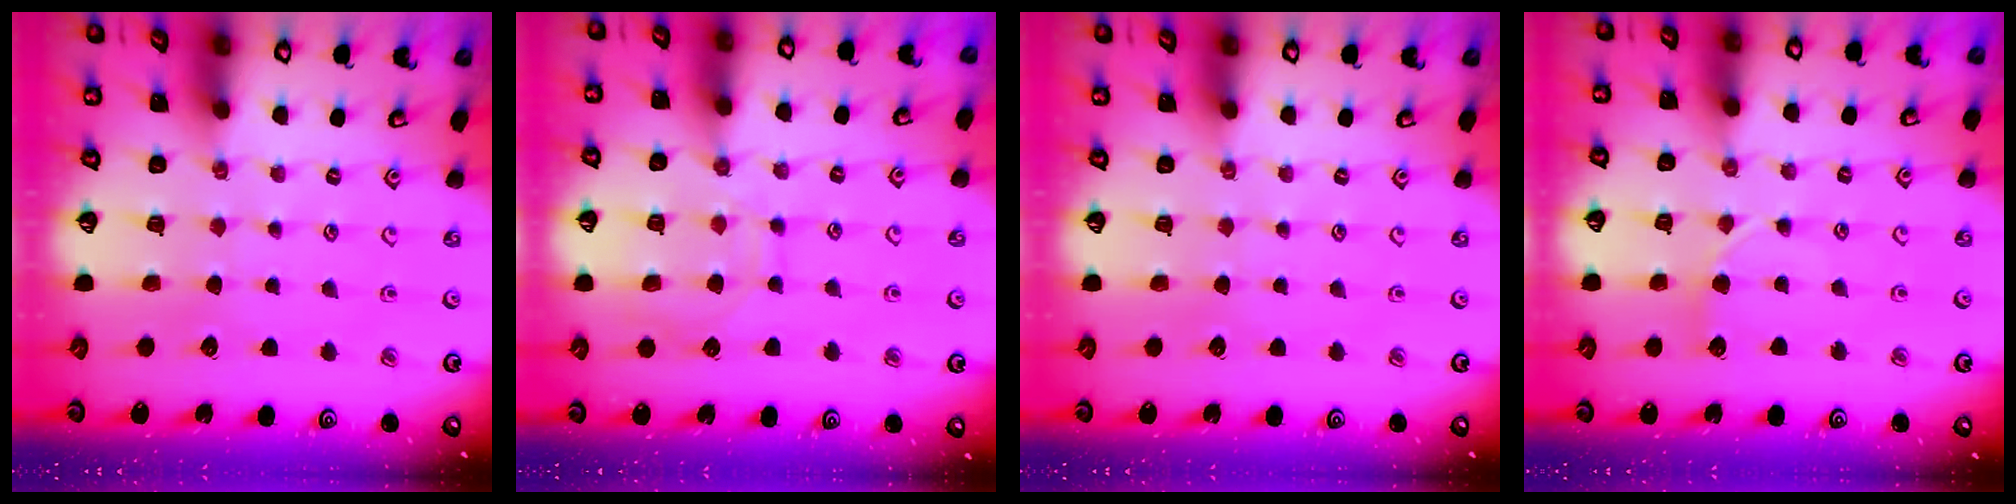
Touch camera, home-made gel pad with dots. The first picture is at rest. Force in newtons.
{"total": 10.3, "press": 10.2, "slide": 1.0}
{"total": 0.0}
{"total": 5.0, "press": 4.9, "slide": 0.7}